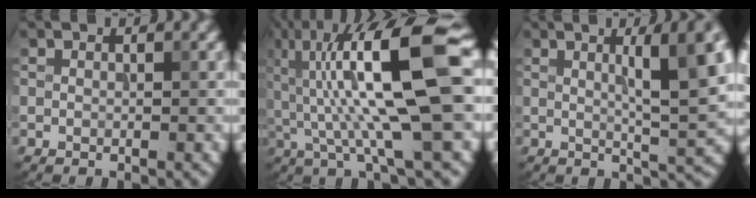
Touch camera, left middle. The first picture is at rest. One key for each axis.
{"total": 12.4, "fx": 1.4, "fy": 2.5, "fz": 12.1, "tx": -0.216, "ty": 0.017, "tz": 0.023}
{"total": 8.8, "fx": 2.5, "fy": 1.9, "fz": 8.2, "tx": -0.099, "ty": 0.008, "tz": 0.039}